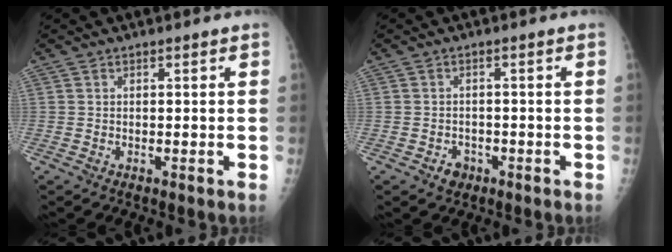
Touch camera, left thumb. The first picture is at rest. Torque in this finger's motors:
{"motor_torque": [-0.34, 0.19, -0.11, 0.02, -0.01]}